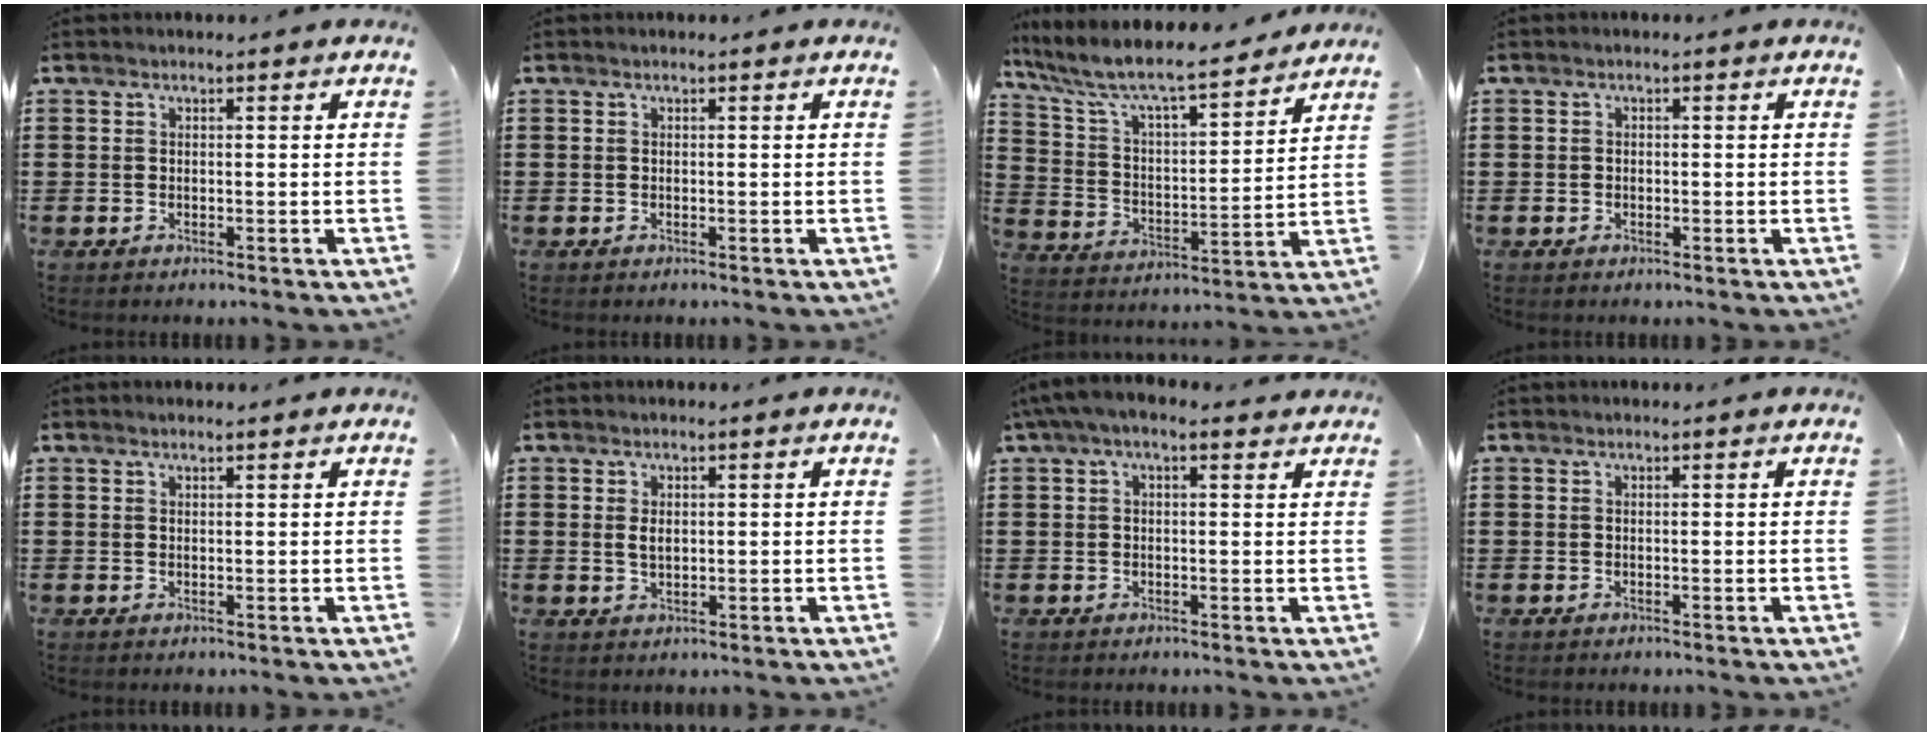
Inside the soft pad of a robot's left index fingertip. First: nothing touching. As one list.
[{"total": 0.0}, {"total": 8.0, "force": [7.1, 0.8, 3.6], "torque": [-0.102, -0.048, 0.116]}, {"total": 0.6, "force": [-0.3, 0.5, 0.2], "torque": [-0.007, 0.000, -0.007]}, {"total": 0.7, "force": [0.5, 0.1, 0.4], "torque": [-0.009, 0.000, 0.011]}, {"total": 1.9, "force": [0.4, 1.0, 1.6], "torque": [-0.035, 0.006, 0.006]}, {"total": 3.0, "force": [1.2, 1.3, 2.5], "torque": [-0.051, 0.009, 0.021]}, {"total": 0.0}]